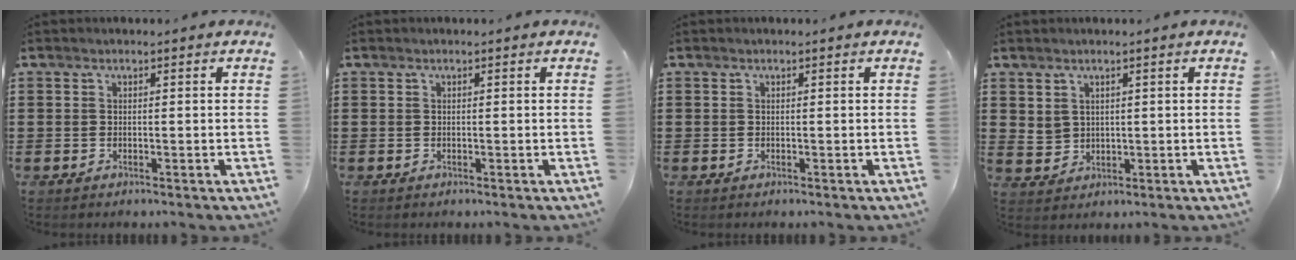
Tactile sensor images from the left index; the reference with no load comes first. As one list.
[{"total": 0.0}, {"total": 0.0}, {"total": 2.5, "force": [1.5, 1.9, 0.6], "torque": [-0.021, 0.006, 0.028]}]